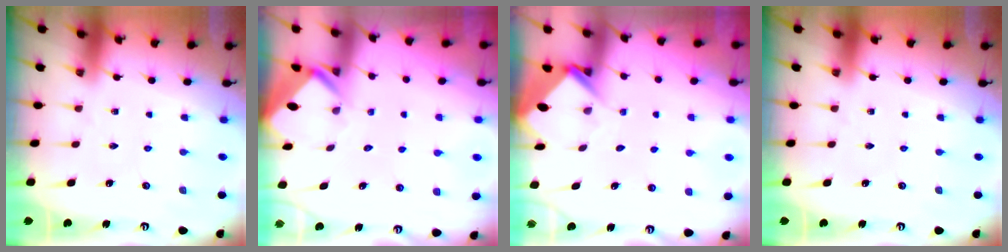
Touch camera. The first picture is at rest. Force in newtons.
{"total": 2.8, "press": 2.8, "slide": 0.1}
{"total": 3.9, "press": 3.9, "slide": 0.1}
{"total": 0.0}